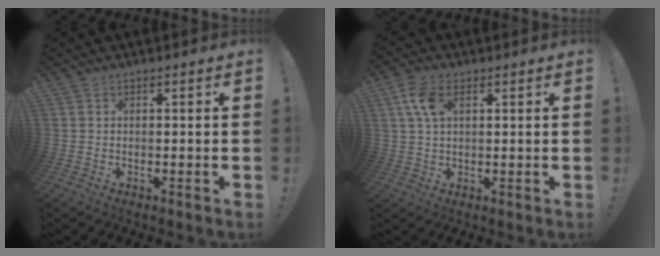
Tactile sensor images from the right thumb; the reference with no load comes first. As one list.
[{"total": 7.6, "force": [2.6, 4.4, 5.6], "torque": [-0.107, 0.004, 0.051]}]